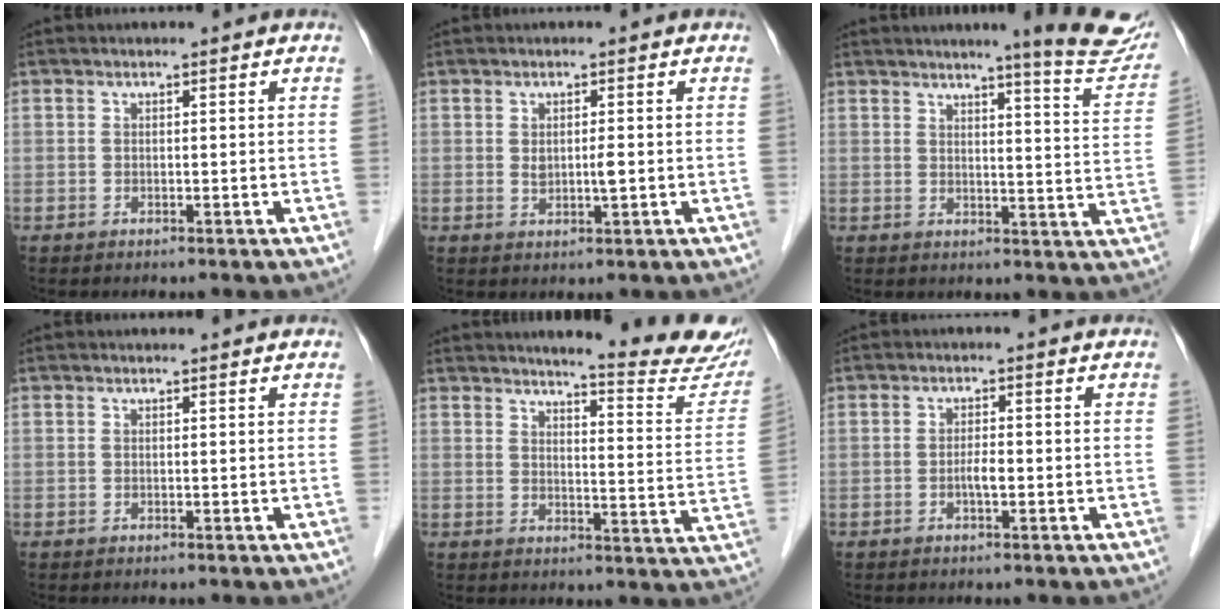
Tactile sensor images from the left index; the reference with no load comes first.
{"total": 2.1, "force": [0.0, 0.6, 2.0], "torque": [-0.036, -0.003, 0.004]}
{"total": 11.4, "force": [9.7, 0.2, 6.0], "torque": [-0.060, -0.026, 0.097]}
{"total": 0.6, "force": [0.6, 0.0, 0.1], "torque": [-0.007, 0.001, 0.003]}
{"total": 15.0, "force": [14.1, 0.1, 5.3], "torque": [-0.063, -0.082, 0.154]}
{"total": 1.8, "force": [-0.6, 0.4, 1.7], "torque": [-0.030, 0.001, -0.013]}